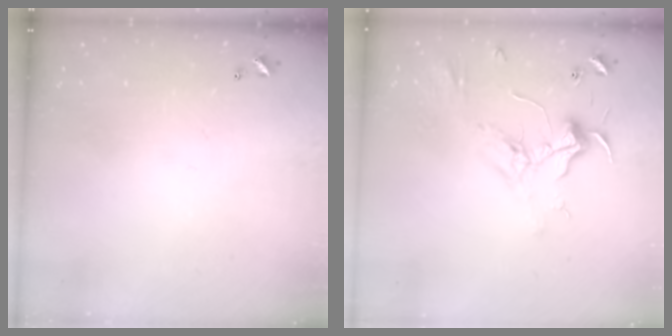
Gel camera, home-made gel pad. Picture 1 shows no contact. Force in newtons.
{"total": 2.4, "press": 2.3, "slide": 0.7}